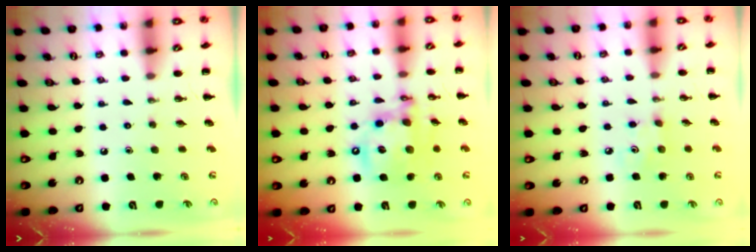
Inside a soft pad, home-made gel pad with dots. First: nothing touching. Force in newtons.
{"total": 15.1, "press": 14.7, "slide": 3.3}
{"total": 3.2, "press": 3.1, "slide": 0.9}